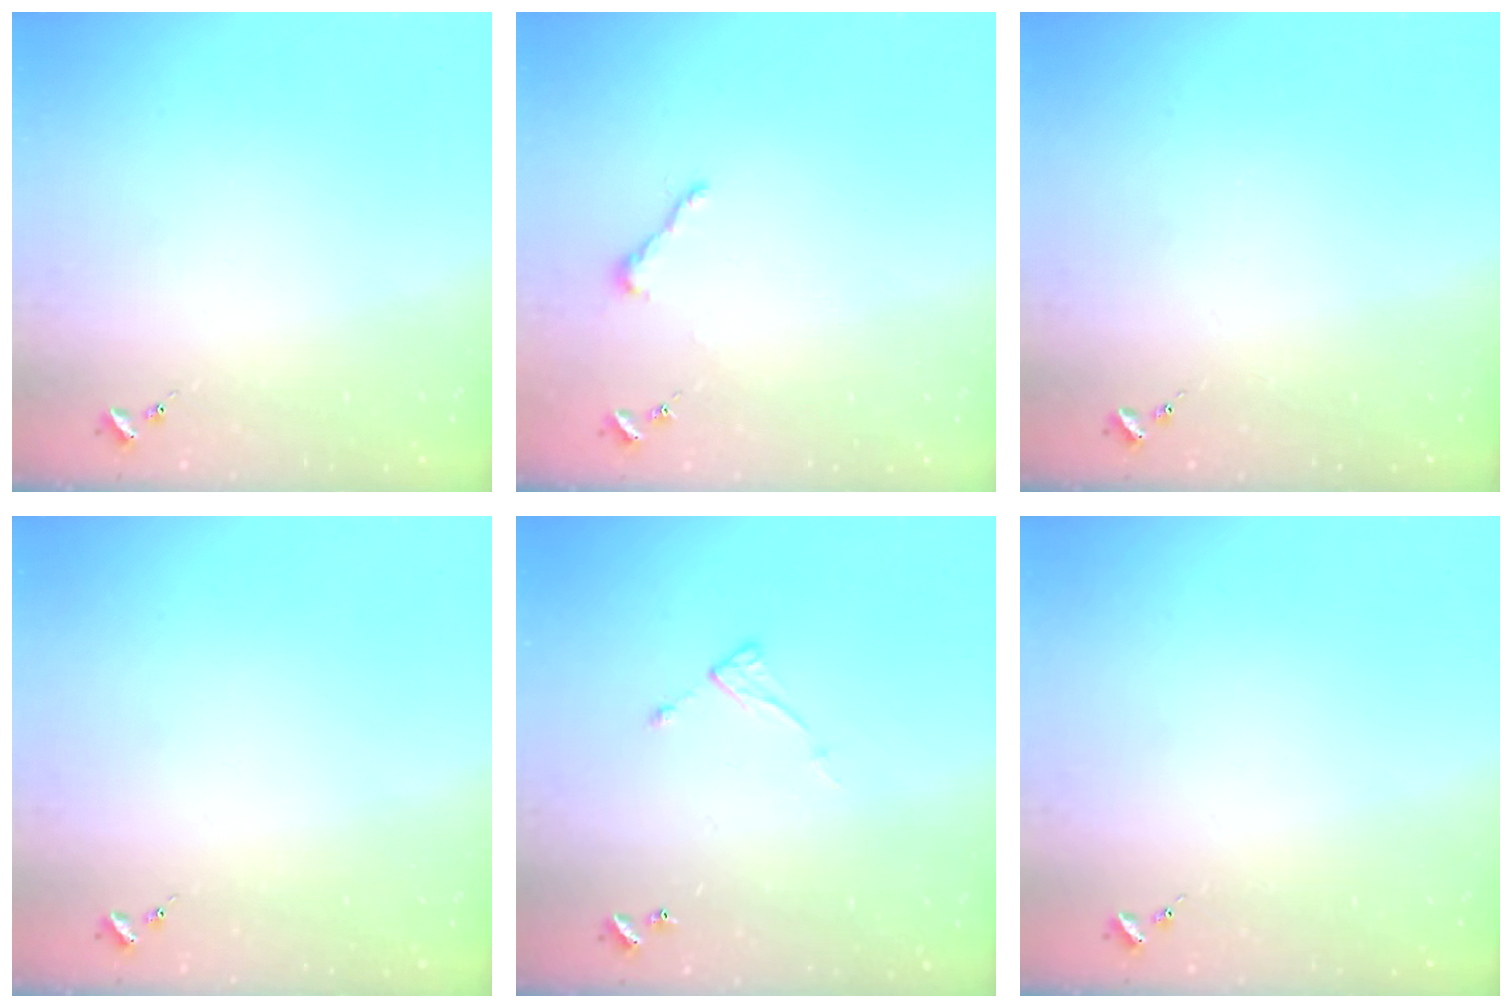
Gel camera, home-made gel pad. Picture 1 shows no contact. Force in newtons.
{"total": 3.9, "press": 3.9, "slide": 0.3}
{"total": 0.0}
{"total": 0.0}
{"total": 6.2, "press": 6.2, "slide": 0.4}
{"total": 0.0}